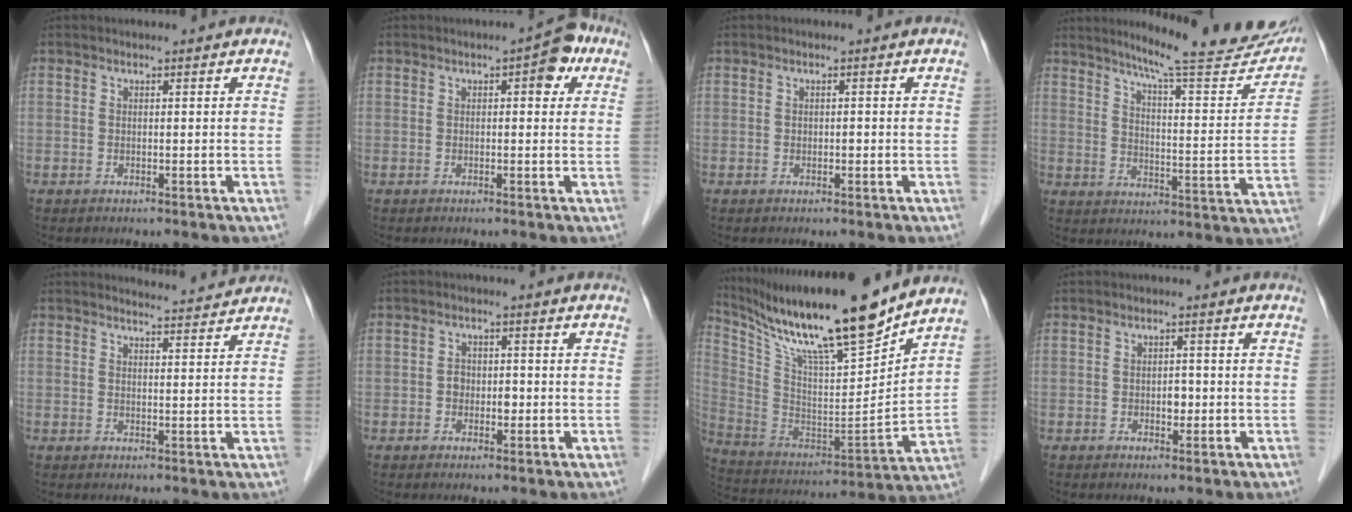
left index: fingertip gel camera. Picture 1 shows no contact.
{"total": 4.2, "force": [1.6, 1.7, 3.5], "torque": [-0.034, 0.022, 0.012]}
{"total": 0.6, "force": [-0.3, 0.3, 0.3], "torque": [-0.002, -0.001, -0.007]}
{"total": 21.2, "force": [19.0, 1.5, 9.2], "torque": [-0.123, -0.063, 0.239]}
{"total": 4.0, "force": [4.0, -0.4, -0.1], "torque": [-0.011, -0.003, 0.052]}
{"total": 2.5, "force": [-0.7, 1.8, 1.6], "torque": [-0.020, 0.004, -0.010]}
{"total": 22.3, "force": [18.1, 1.3, 12.9], "torque": [-0.235, -0.010, 0.317]}
{"total": 1.7, "force": [-0.6, 1.0, 1.2], "torque": [-0.016, -0.001, -0.007]}